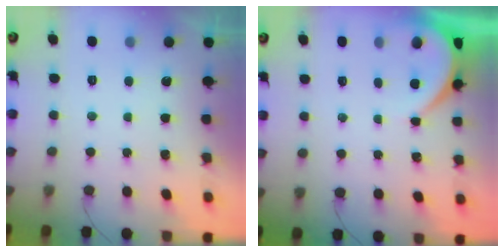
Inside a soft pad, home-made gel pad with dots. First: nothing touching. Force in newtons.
{"total": 3.9, "press": 3.9, "slide": 0.5}